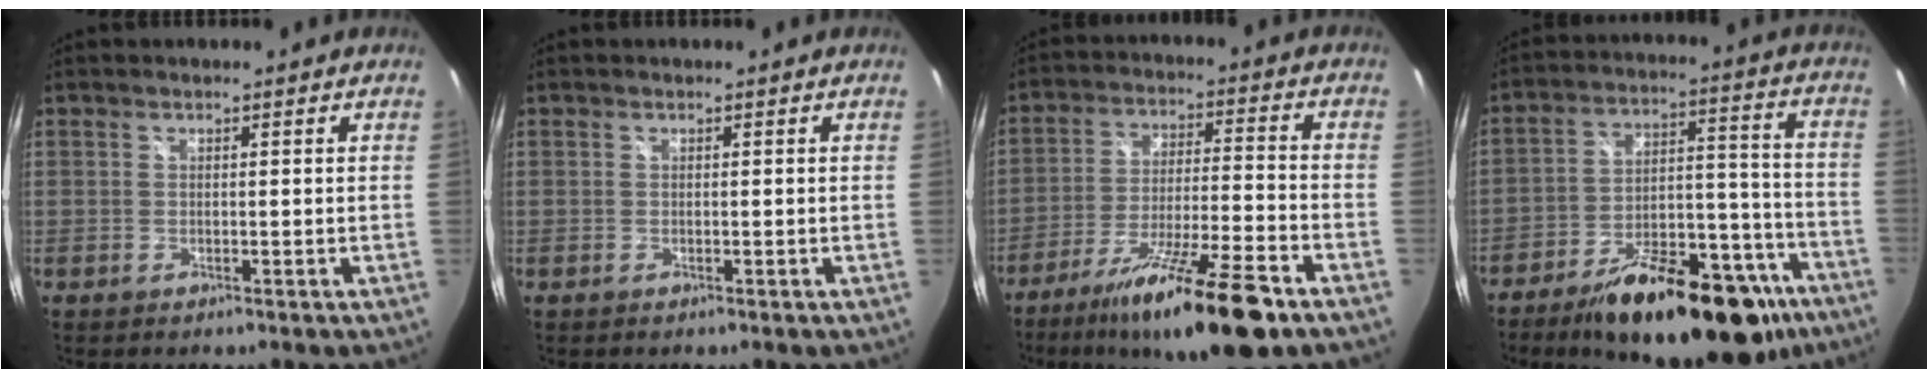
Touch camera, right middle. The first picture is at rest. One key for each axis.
{"total": 0.0}
{"total": 18.0, "fx": -12.8, "fy": 1.8, "fz": 12.6, "tx": -0.227, "ty": -0.026, "tz": -0.212}
{"total": 26.1, "fx": -17.9, "fy": 10.3, "fz": 16.0, "tx": -0.227, "ty": 0.016, "tz": -0.244}